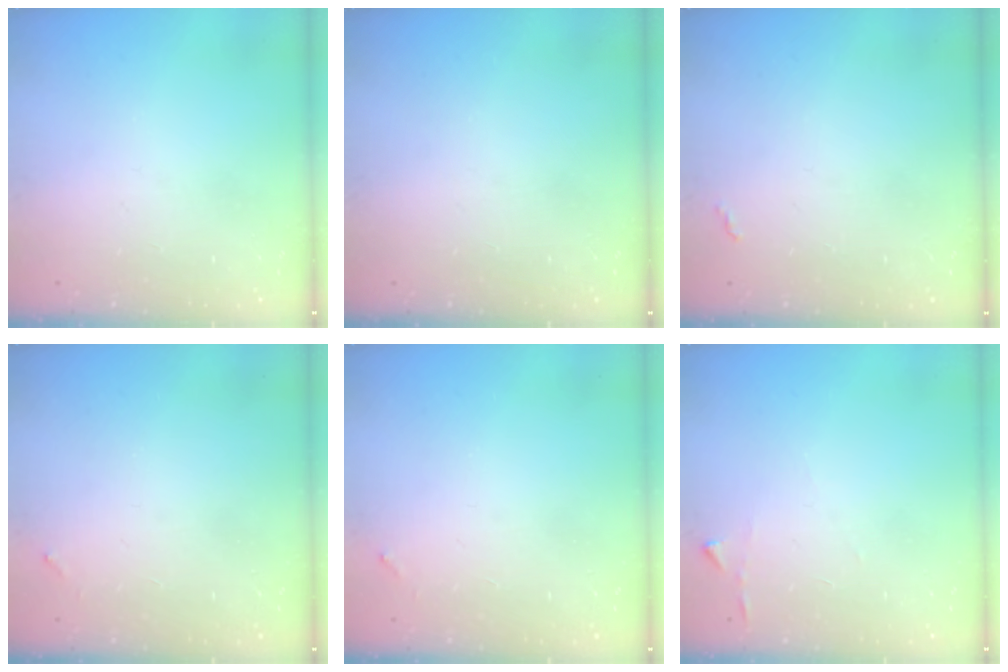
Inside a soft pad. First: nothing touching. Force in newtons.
{"total": 0.0}
{"total": 3.2, "press": 3.2, "slide": 0.5}
{"total": 3.7, "press": 3.7, "slide": 0.2}
{"total": 3.7, "press": 3.7, "slide": 0.2}
{"total": 2.9, "press": 2.9, "slide": 0.3}